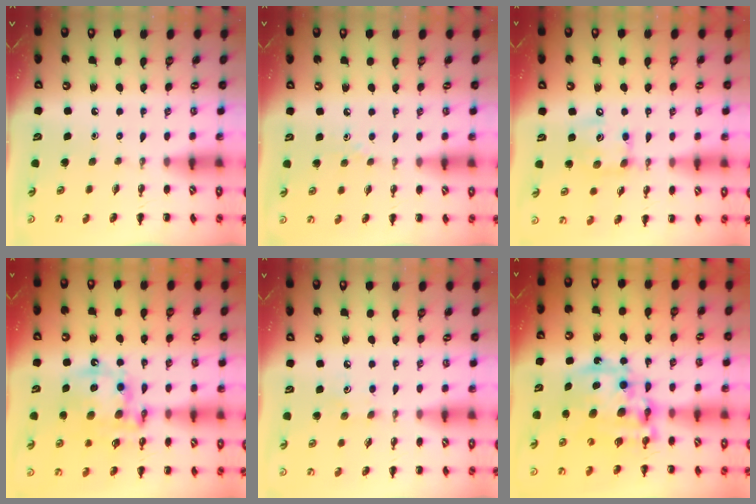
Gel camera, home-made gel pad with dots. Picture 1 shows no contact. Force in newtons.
{"total": 2.7, "press": 2.5, "slide": 1.0}
{"total": 9.3, "press": 9.2, "slide": 1.0}
{"total": 15.3, "press": 14.9, "slide": 3.3}
{"total": 3.9, "press": 3.8, "slide": 0.9}
{"total": 16.5, "press": 16.1, "slide": 3.6}